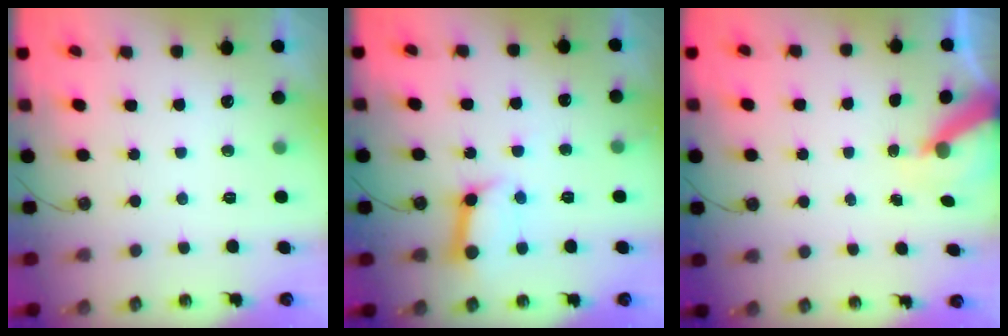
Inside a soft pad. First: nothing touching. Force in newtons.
{"total": 10.8, "press": 10.8, "slide": 1.3}
{"total": 6.7, "press": 6.7, "slide": 0.7}